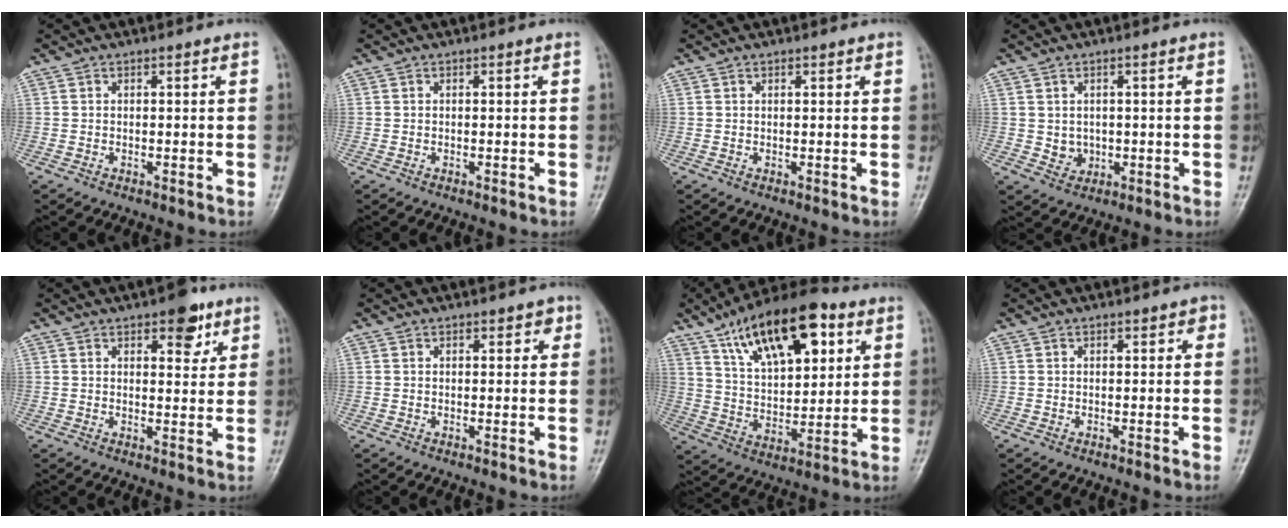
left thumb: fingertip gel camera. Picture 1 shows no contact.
{"total": 0.0}
{"total": 0.7, "force": [0.5, 0.3, 0.4], "torque": [-0.003, -0.002, 0.005]}
{"total": 2.8, "force": [0.2, 2.6, 1.2], "torque": [-0.011, -0.002, 0.012]}
{"total": 6.5, "force": [3.7, 3.1, 4.3], "torque": [-0.031, -0.016, 0.046]}
{"total": 2.0, "force": [1.2, 1.2, 1.1], "torque": [0.002, -0.002, 0.012]}
{"total": 20.3, "force": [9.8, 9.5, 15.0], "torque": [-0.205, -0.029, 0.167]}
{"total": 1.6, "force": [0.8, 0.9, 1.1], "torque": [-0.002, 0.001, 0.008]}